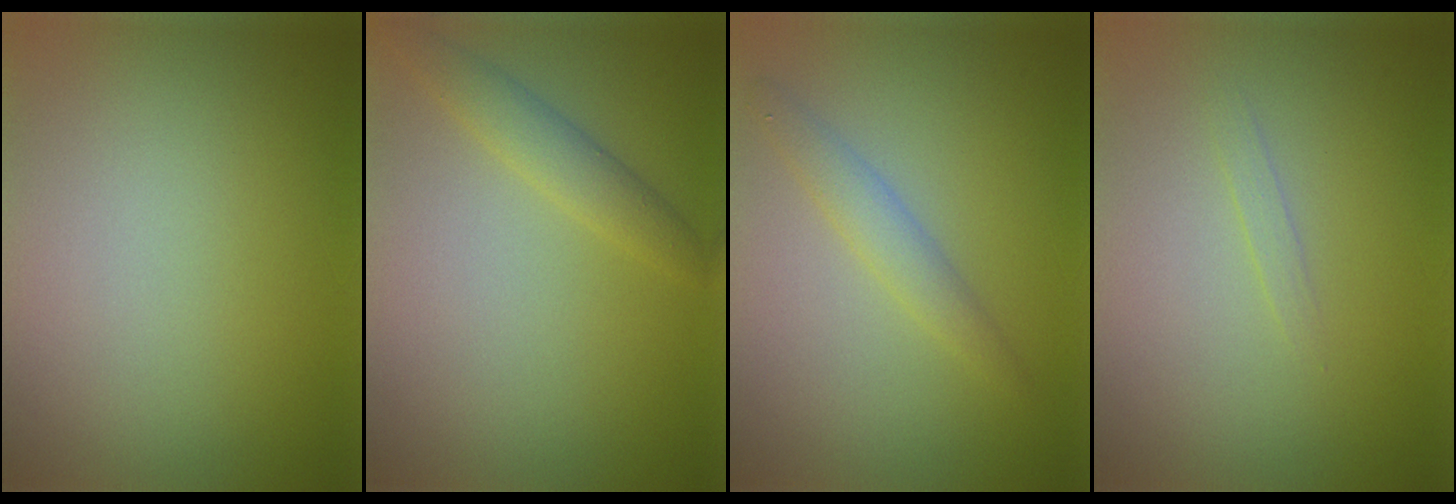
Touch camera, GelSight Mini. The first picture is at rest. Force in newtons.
{"total": 2.3, "press": 2.3, "slide": 0.1}
{"total": 2.0, "press": 2.0, "slide": 0.1}
{"total": 0.7, "press": 0.7, "slide": 0.0}